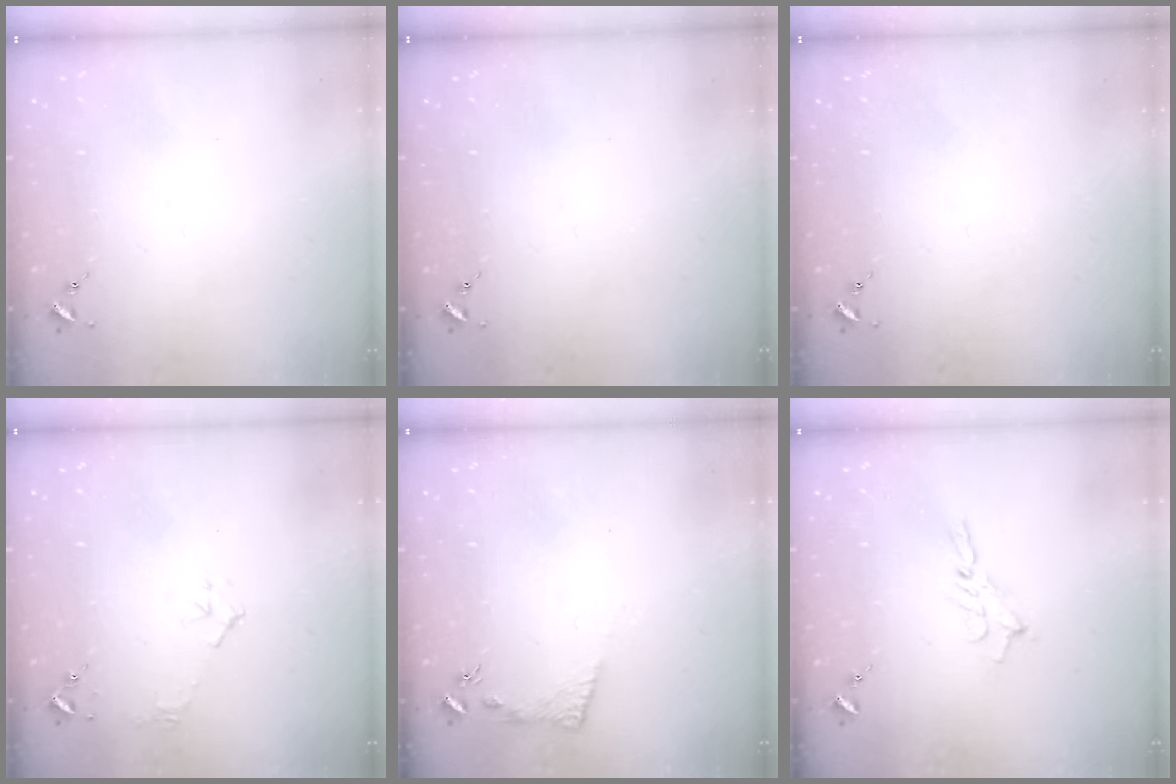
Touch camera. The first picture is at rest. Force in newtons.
{"total": 0.0}
{"total": 0.0}
{"total": 5.3, "press": 5.3, "slide": 0.7}
{"total": 6.0, "press": 6.0, "slide": 0.4}
{"total": 5.6, "press": 5.6, "slide": 0.2}